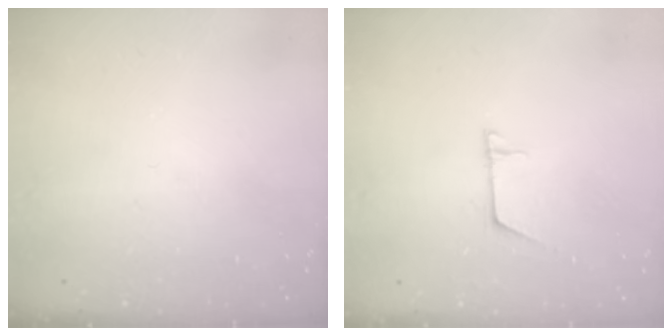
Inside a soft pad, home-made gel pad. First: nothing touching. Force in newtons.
{"total": 5.0, "press": 5.0, "slide": 0.4}